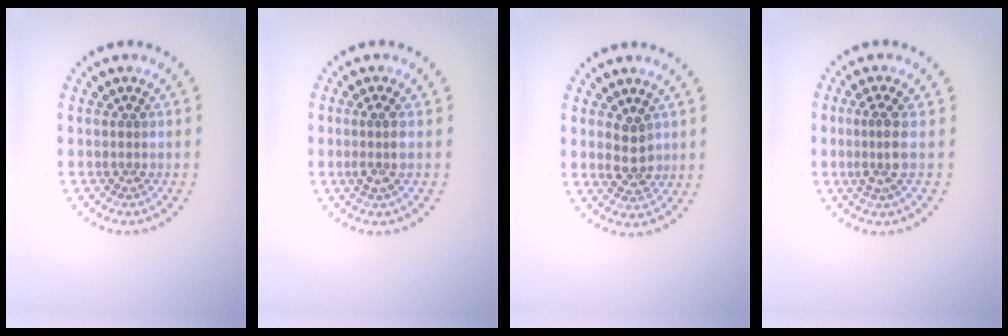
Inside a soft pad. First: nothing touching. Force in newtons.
{"total": 1.7, "press": 1.3, "slide": 1.2}
{"total": 2.4, "press": 2.3, "slide": 0.5}
{"total": 2.4, "press": 1.7, "slide": 1.7}